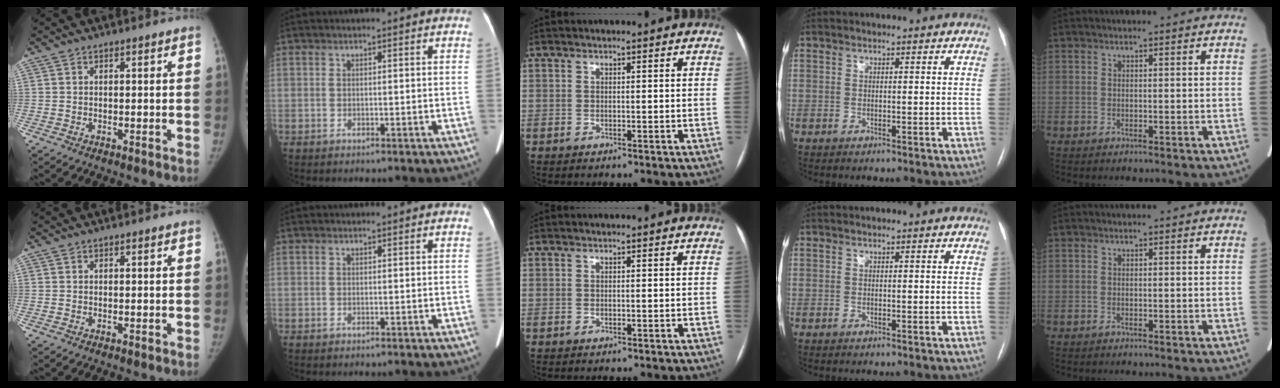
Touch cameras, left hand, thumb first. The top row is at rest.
{}